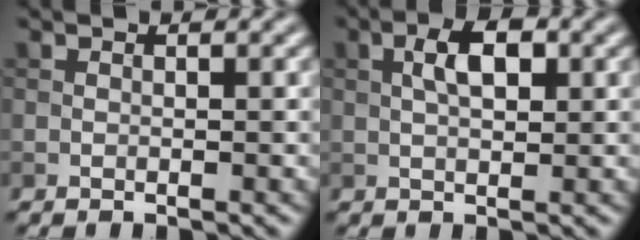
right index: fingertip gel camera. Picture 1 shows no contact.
{"total": 3.5, "force": [0.8, 1.6, 3.0], "torque": [-0.056, 0.007, 0.011]}